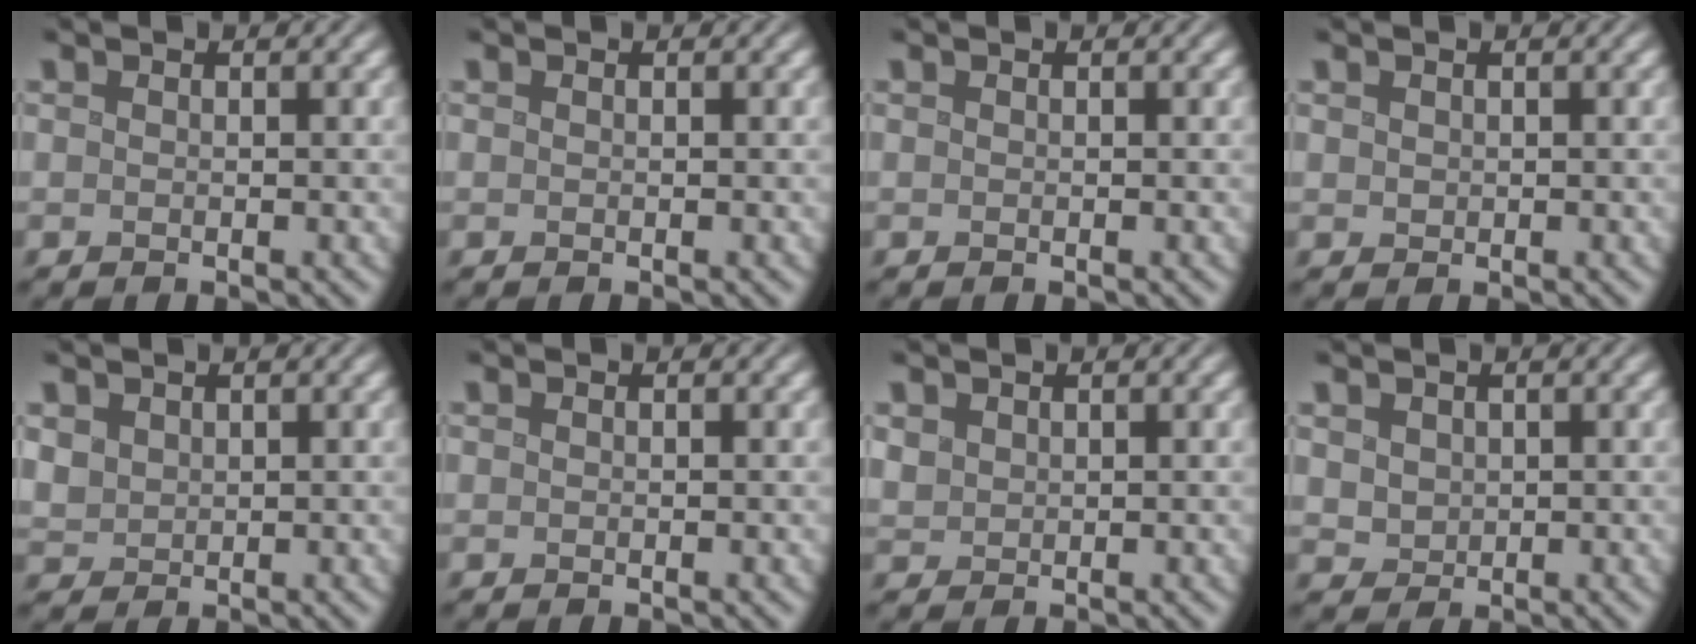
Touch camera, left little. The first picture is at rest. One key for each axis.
{"total": 0.0}
{"total": 0.0}
{"total": 0.5, "fx": 0.1, "fy": 0.5, "fz": 0.2, "tx": -0.004, "ty": 0.001, "tz": 0.002}
{"total": 1.6, "fx": 0.5, "fy": 1.4, "fz": 0.4, "tx": -0.016, "ty": -0.005, "tz": 0.017}
{"total": 0.0}
{"total": 1.0, "fx": 0.4, "fy": 0.9, "fz": 0.2, "tx": -0.008, "ty": -0.002, "tz": 0.012}
{"total": 2.0, "fx": 0.5, "fy": 1.7, "fz": 0.8, "tx": -0.021, "ty": 0.007, "tz": 0.011}